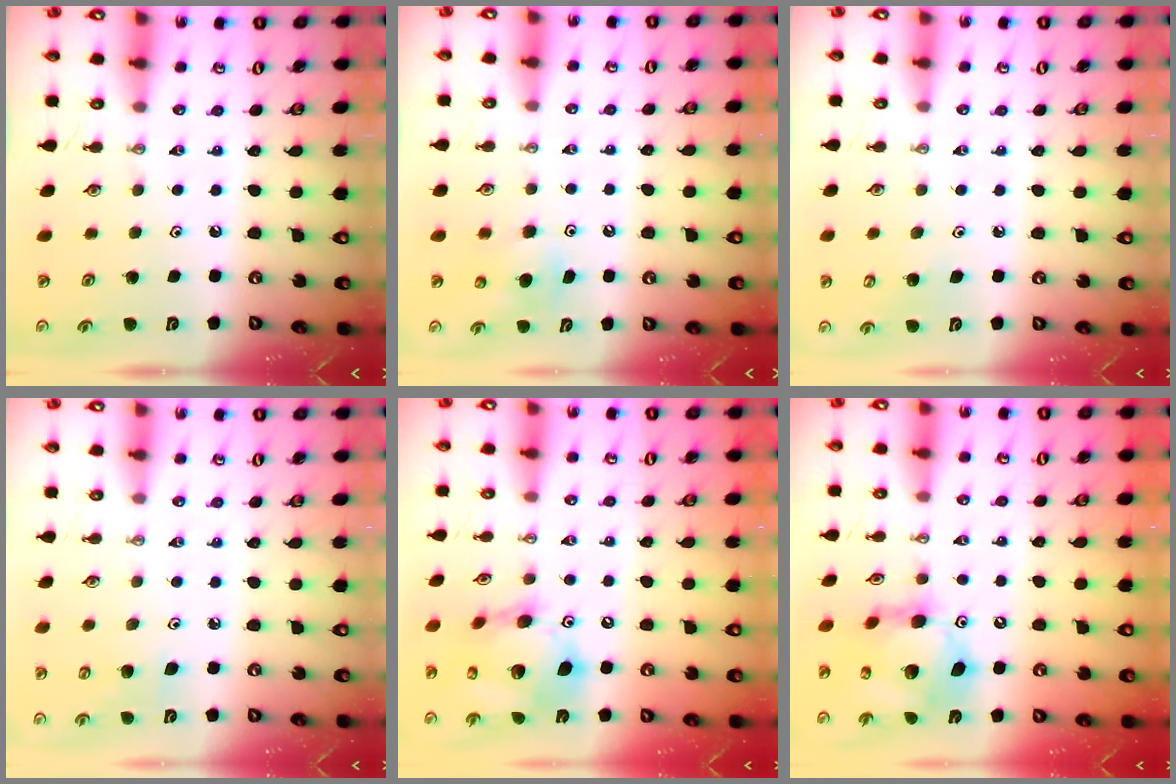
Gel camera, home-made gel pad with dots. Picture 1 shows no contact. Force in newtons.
{"total": 5.6, "press": 5.5, "slide": 1.1}
{"total": 5.4, "press": 5.4, "slide": 0.7}
{"total": 5.6, "press": 5.4, "slide": 1.4}
{"total": 16.6, "press": 16.5, "slide": 2.0}
{"total": 15.6, "press": 15.5, "slide": 1.8}